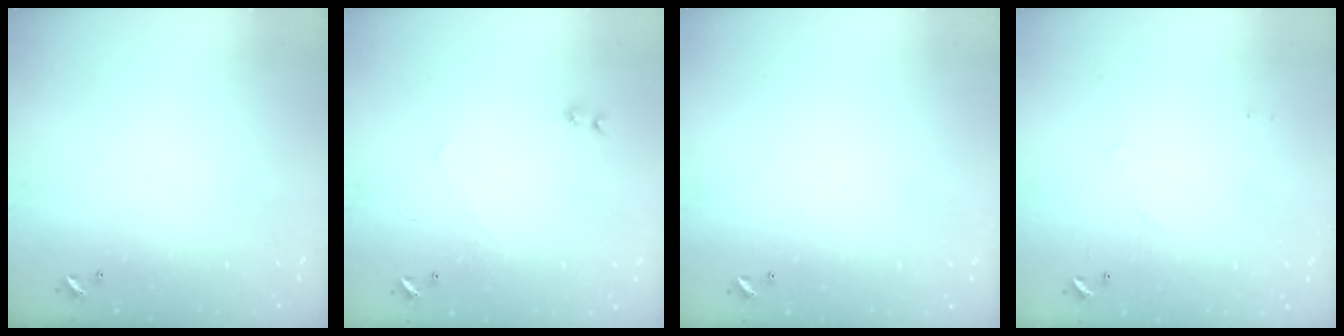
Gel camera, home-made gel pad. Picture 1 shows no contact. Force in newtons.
{"total": 1.2, "press": 1.0, "slide": 0.8}
{"total": 1.0, "press": 0.9, "slide": 0.5}
{"total": 7.6, "press": 7.5, "slide": 0.6}